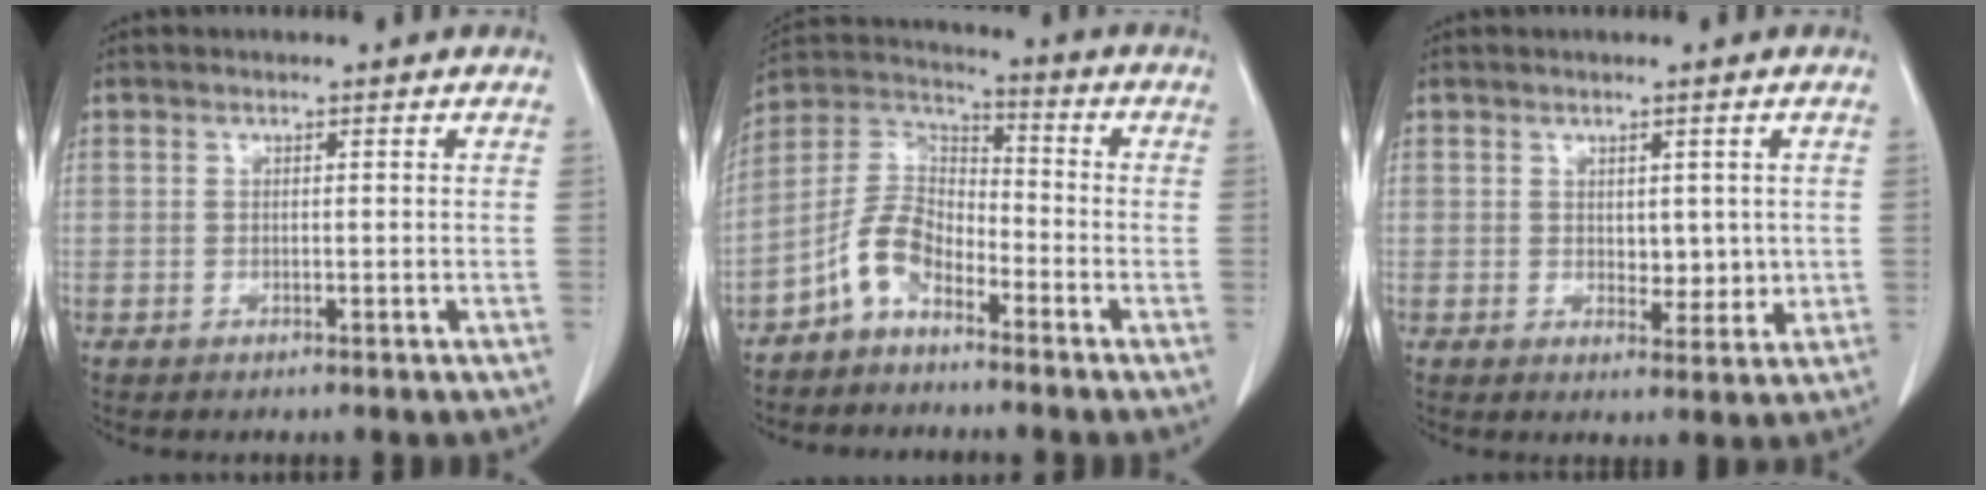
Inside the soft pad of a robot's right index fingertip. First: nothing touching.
{"total": 7.6, "force": [-4.8, 3.8, 4.5], "torque": [-0.101, 0.025, -0.101]}
{"total": 3.6, "force": [0.4, 2.2, 2.8], "torque": [-0.033, -0.008, 0.012]}